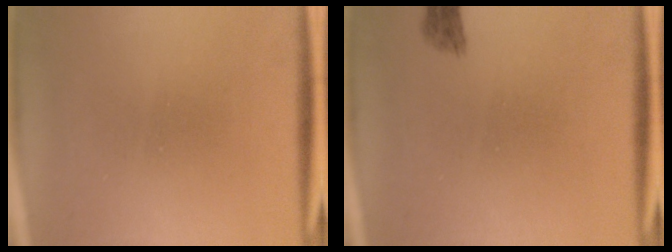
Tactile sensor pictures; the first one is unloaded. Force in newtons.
{"total": 1.6}